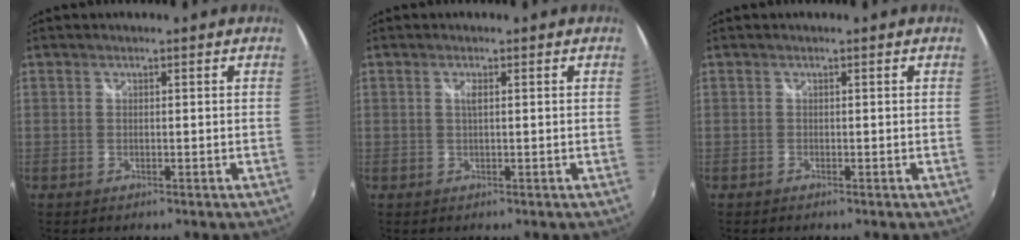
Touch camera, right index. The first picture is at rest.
{"total": 1.1, "force": [0.2, 0.0, 1.1], "torque": [-0.020, 0.000, 0.003]}
{"total": 0.0}